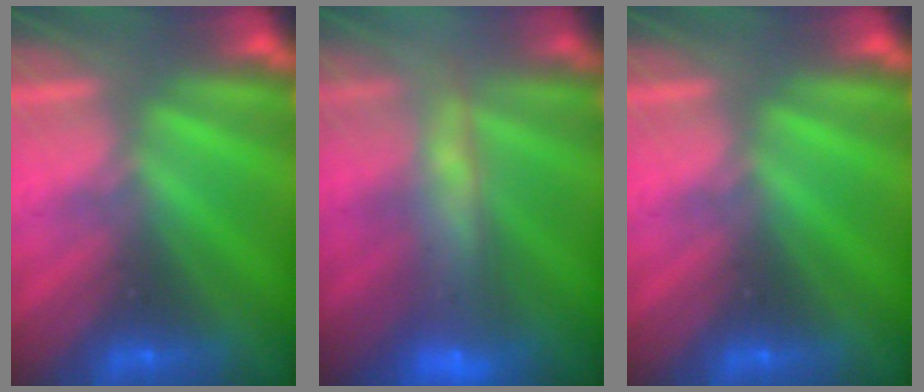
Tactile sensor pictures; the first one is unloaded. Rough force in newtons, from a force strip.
{"total": 5.9}
{"total": 0.0}